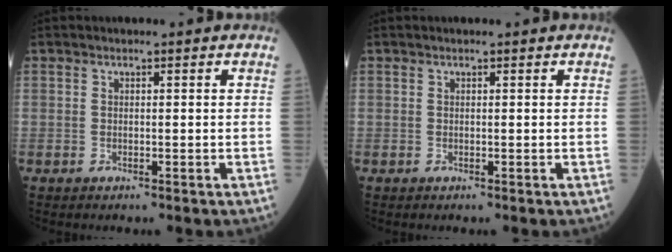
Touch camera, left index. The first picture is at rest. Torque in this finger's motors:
{"motor_torque": [-0.12, 0.02, -0.02, -0.02]}